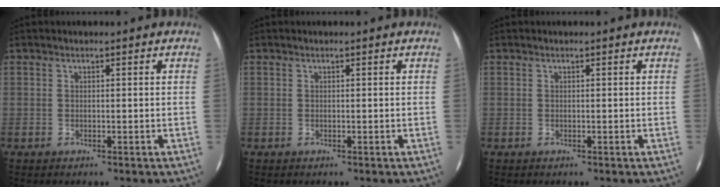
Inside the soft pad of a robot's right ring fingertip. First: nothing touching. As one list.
[{"total": 0.0}, {"total": 0.0}]